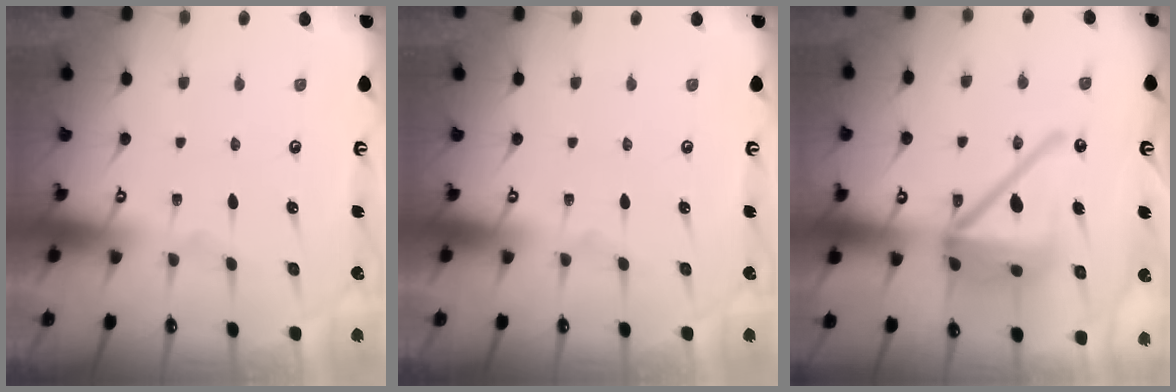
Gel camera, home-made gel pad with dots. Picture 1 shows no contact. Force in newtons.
{"total": 0.0}
{"total": 19.4, "press": 19.3, "slide": 2.0}